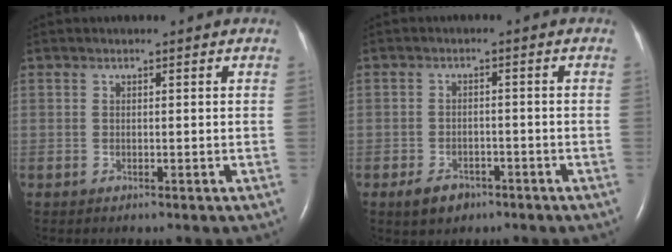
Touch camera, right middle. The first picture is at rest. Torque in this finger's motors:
{"motor_torque": [0.54, -0.35, 0.02, 0.02]}